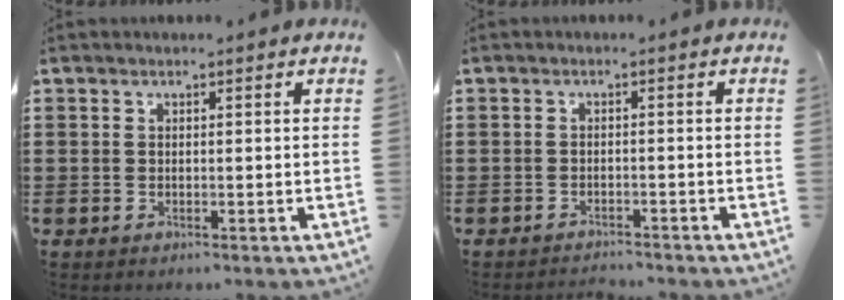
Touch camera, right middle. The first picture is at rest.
{"total": 1.4, "force": [-1.4, 0.1, 0.0], "torque": [-0.004, 0.002, -0.031]}